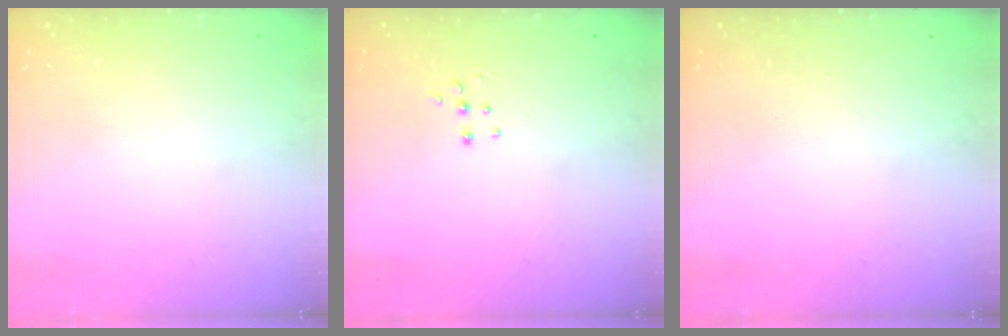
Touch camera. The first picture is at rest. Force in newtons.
{"total": 4.3, "press": 4.3, "slide": 0.4}
{"total": 0.0}